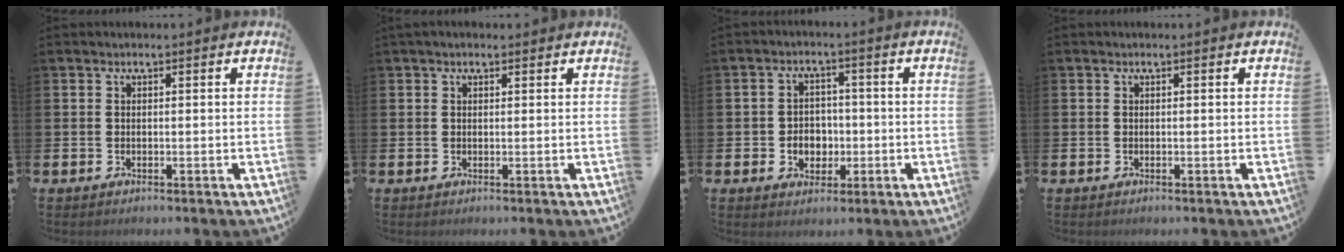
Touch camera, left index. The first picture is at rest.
{"total": 0.9, "force": [0.7, 0.4, 0.5], "torque": [0.003, 0.000, 0.008]}
{"total": 3.6, "force": [-0.6, 3.3, 1.3], "torque": [-0.016, -0.003, -0.022]}
{"total": 0.0}